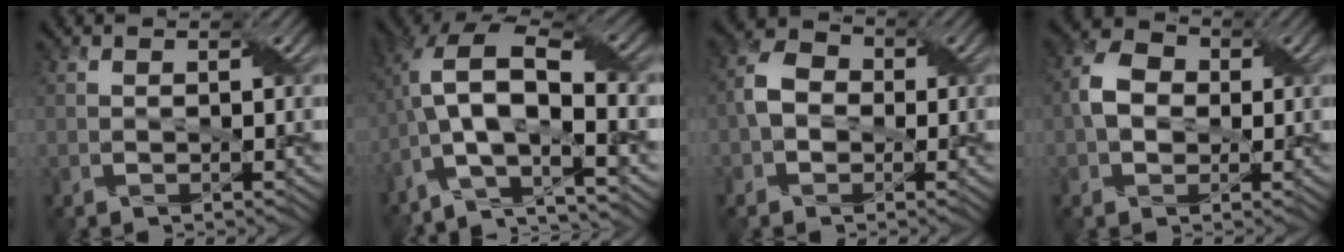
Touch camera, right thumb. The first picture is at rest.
{"total": 14.1, "force": [-3.9, 5.2, 12.5], "torque": [-0.249, 0.001, -0.061]}
{"total": 4.2, "force": [-0.6, 3.4, 2.4], "torque": [-0.052, 0.009, -0.020]}
{"total": 4.8, "force": [0.0, 3.8, 2.9], "torque": [-0.066, 0.009, -0.009]}